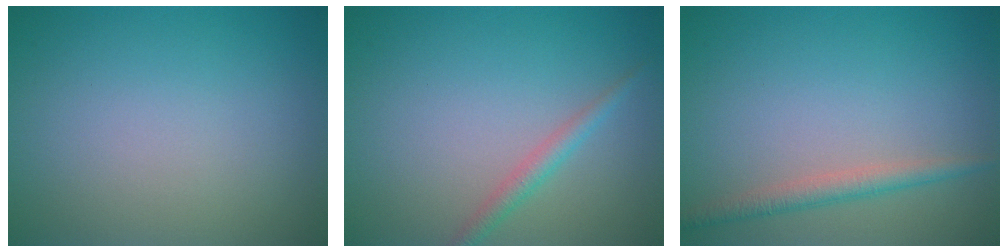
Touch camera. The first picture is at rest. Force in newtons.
{"total": 1.6, "press": 1.6, "slide": 0.0}
{"total": 2.1, "press": 2.1, "slide": 0.0}